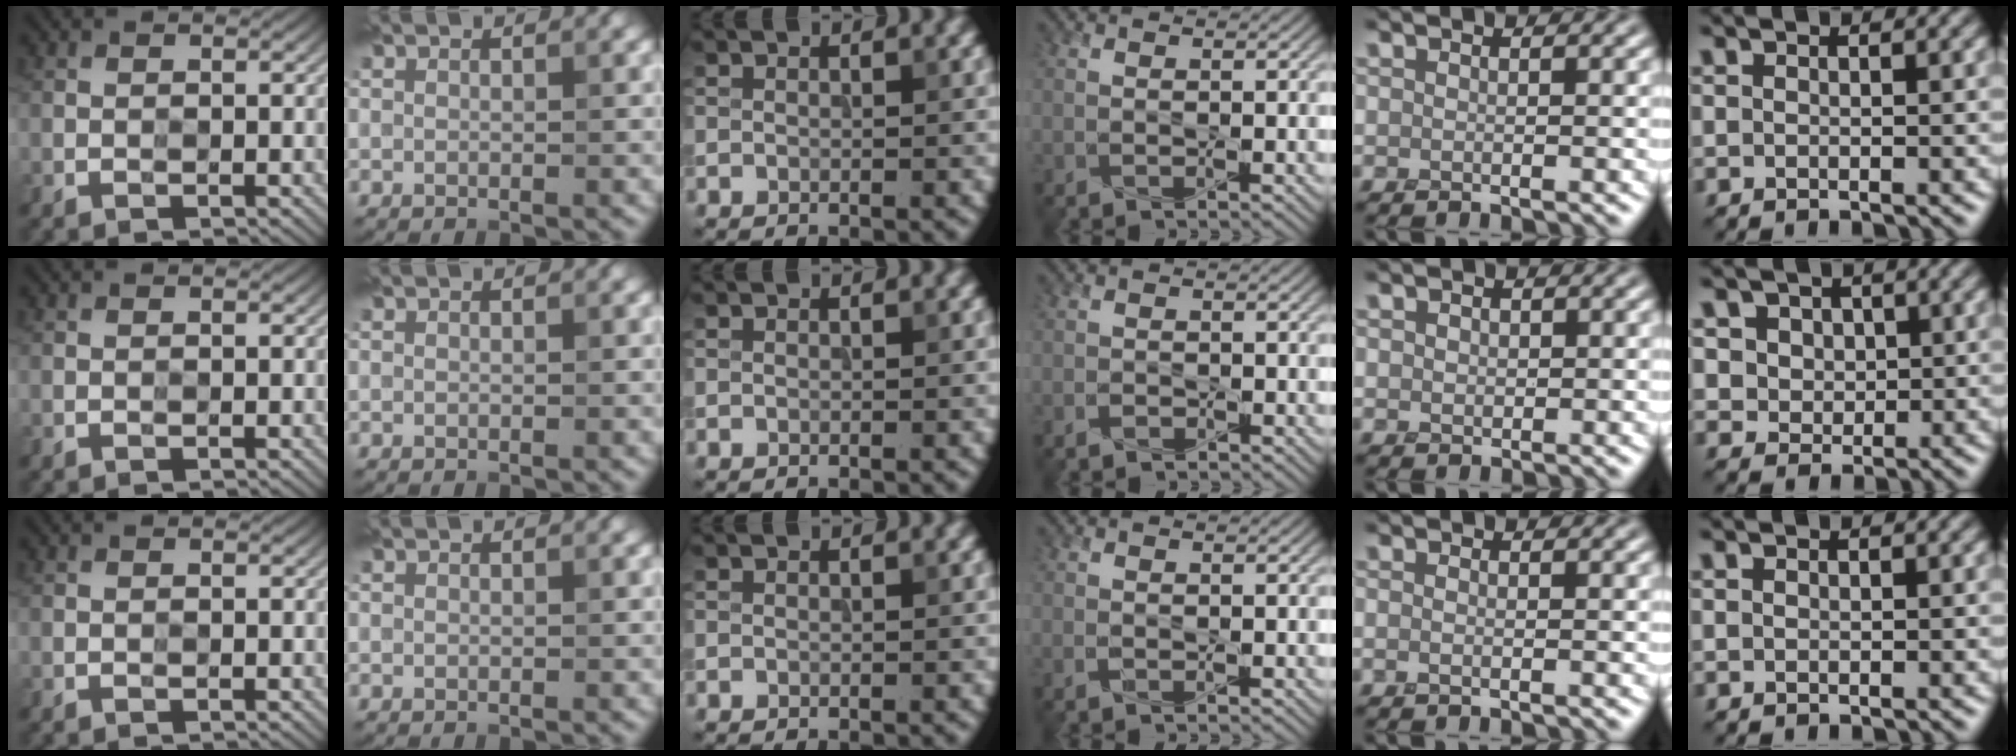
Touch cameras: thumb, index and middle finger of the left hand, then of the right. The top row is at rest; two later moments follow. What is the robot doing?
{"motion": "press", "object": "memory foam"}